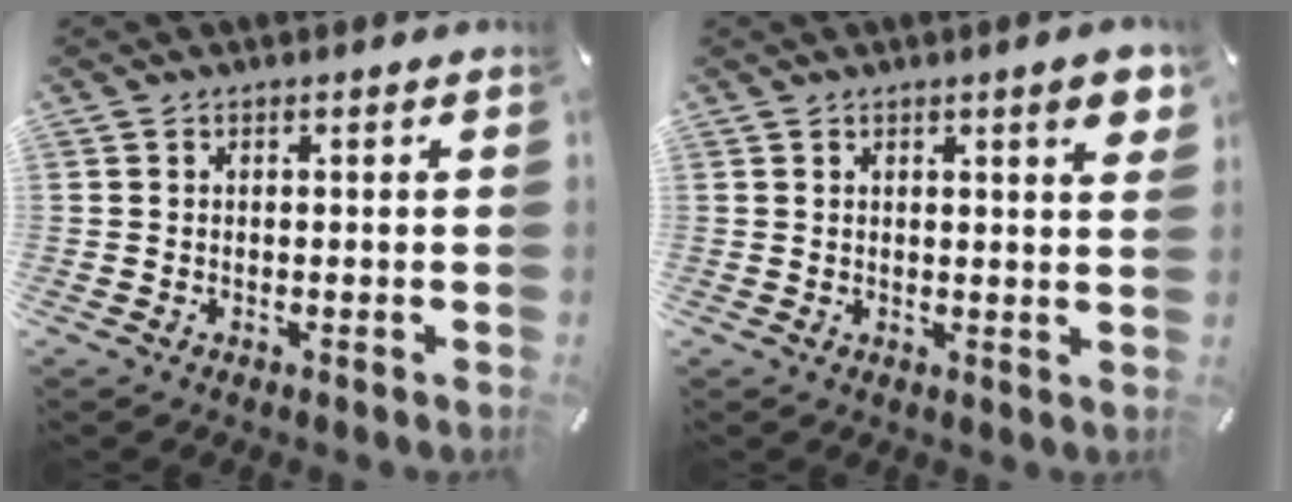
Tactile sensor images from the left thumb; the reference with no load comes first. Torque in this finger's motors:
{"motor_torque": [0.75, 0.92, 0.62, -0.54, 0.11]}